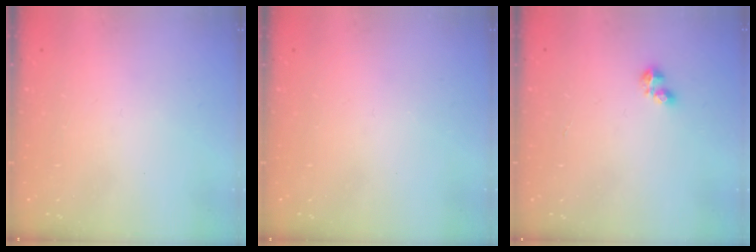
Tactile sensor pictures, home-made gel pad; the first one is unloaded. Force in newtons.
{"total": 0.0}
{"total": 2.7, "press": 2.7, "slide": 0.5}